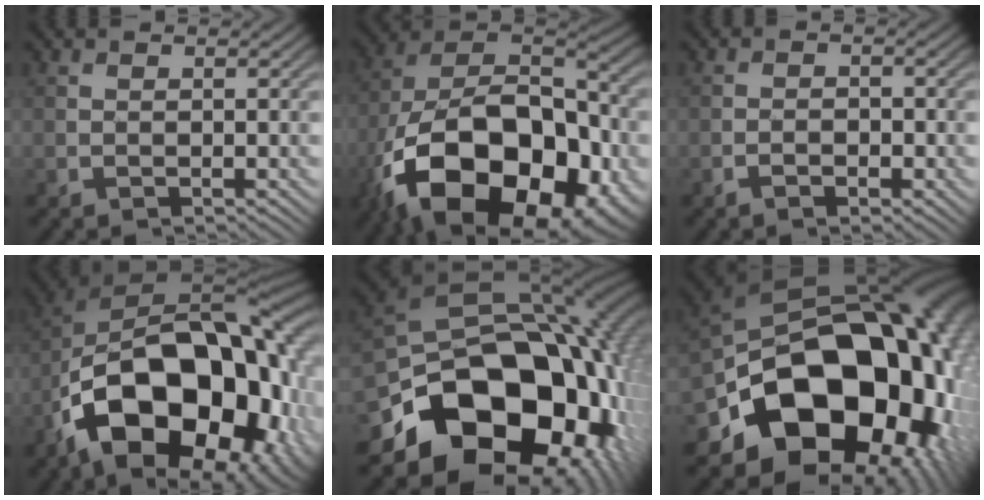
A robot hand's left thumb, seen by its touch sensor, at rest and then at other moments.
{"total": 22.8, "force": [-10.7, 13.4, 15.1], "torque": [-0.296, -0.036, -0.157]}
{"total": 2.2, "force": [-1.2, 1.1, 1.5], "torque": [-0.021, 0.002, -0.022]}
{"total": 22.7, "force": [-7.5, 13.1, 17.0], "torque": [-0.313, -0.045, -0.091]}
{"total": 22.4, "force": [-7.3, 15.5, 14.4], "torque": [-0.273, -0.049, -0.102]}
{"total": 22.1, "force": [-6.2, 15.4, 14.6], "torque": [-0.255, -0.053, -0.072]}